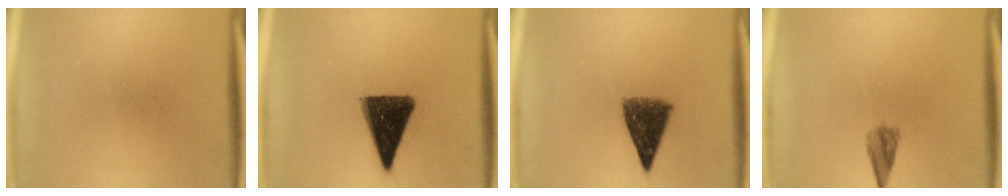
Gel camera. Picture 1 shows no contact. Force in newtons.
{"total": 13.0}
{"total": 7.9}
{"total": 2.5}